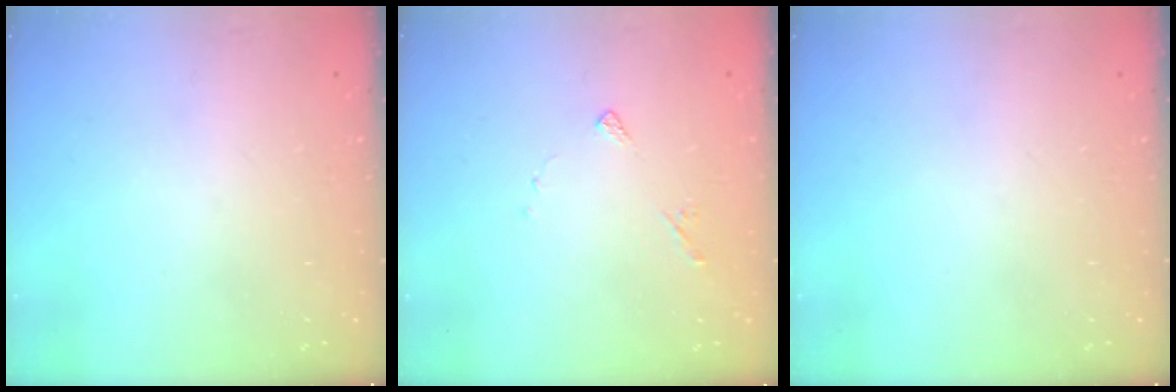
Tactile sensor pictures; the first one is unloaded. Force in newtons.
{"total": 4.8, "press": 4.8, "slide": 0.6}
{"total": 0.0}